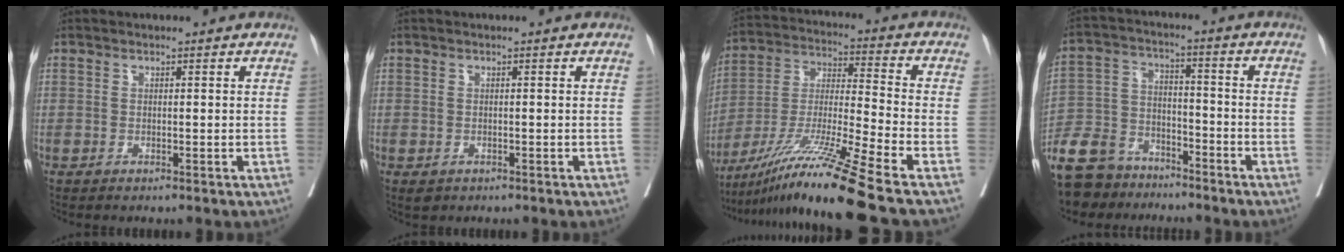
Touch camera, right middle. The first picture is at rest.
{"total": 0.9, "force": [-0.4, 0.7, 0.5], "torque": [-0.007, -0.001, 0.004]}
{"total": 18.5, "force": [-13.6, -2.6, 12.3], "torque": [-0.253, -0.036, -0.250]}
{"total": 12.9, "force": [-10.6, 6.5, 3.5], "torque": [-0.084, 0.014, -0.188]}